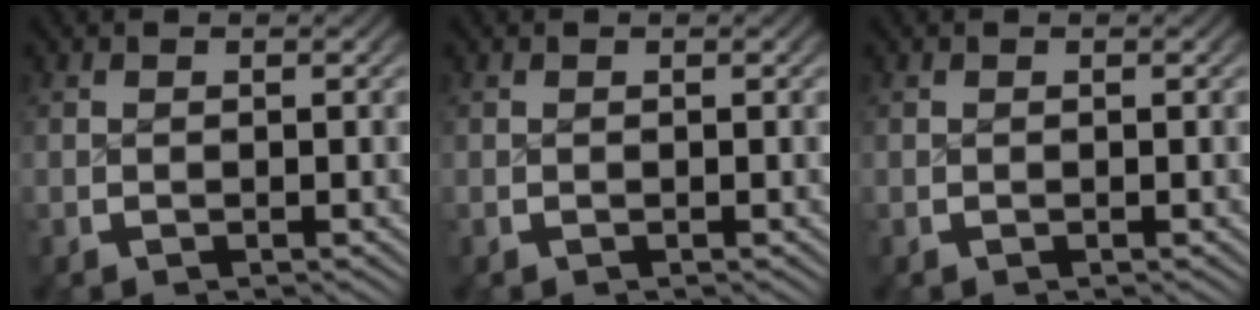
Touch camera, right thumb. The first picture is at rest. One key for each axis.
{"total": 0.0}
{"total": 0.0}